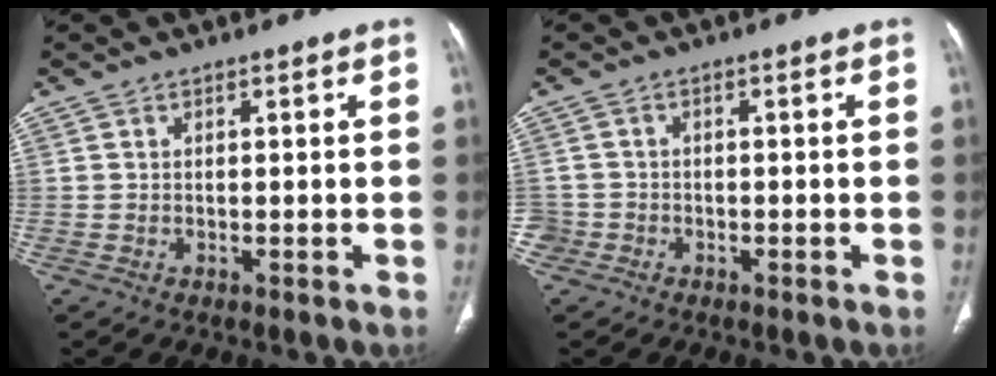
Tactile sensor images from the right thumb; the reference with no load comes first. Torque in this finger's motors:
{"motor_torque": [0.29, -0.02, 0.04, 0.34, 0.02]}